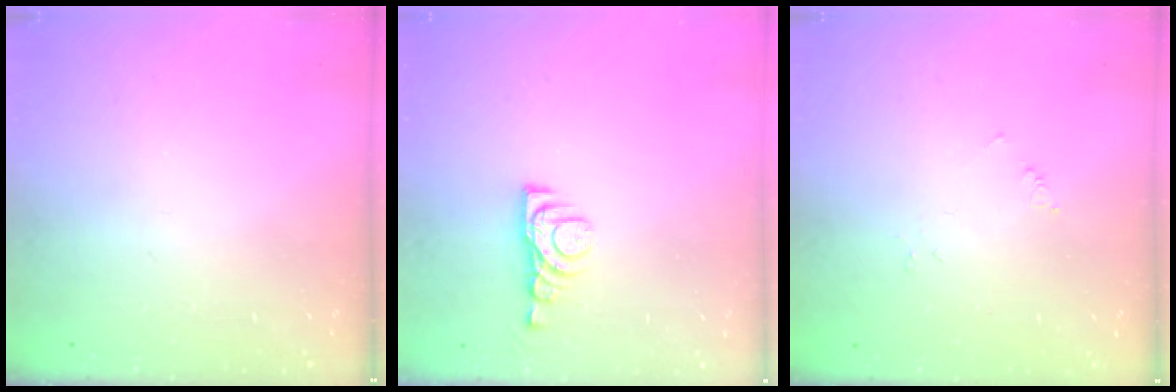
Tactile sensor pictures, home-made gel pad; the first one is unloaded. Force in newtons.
{"total": 5.0, "press": 4.9, "slide": 0.7}
{"total": 0.0}